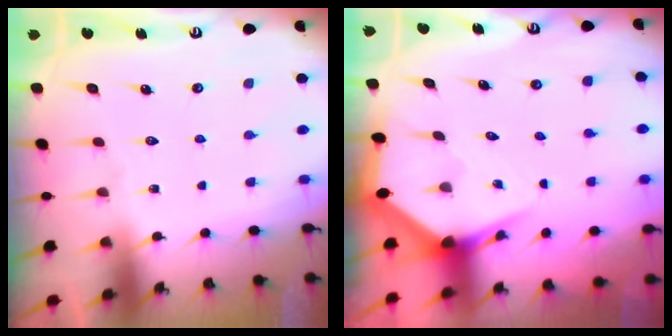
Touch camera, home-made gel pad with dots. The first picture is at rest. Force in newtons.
{"total": 3.8, "press": 3.7, "slide": 0.5}